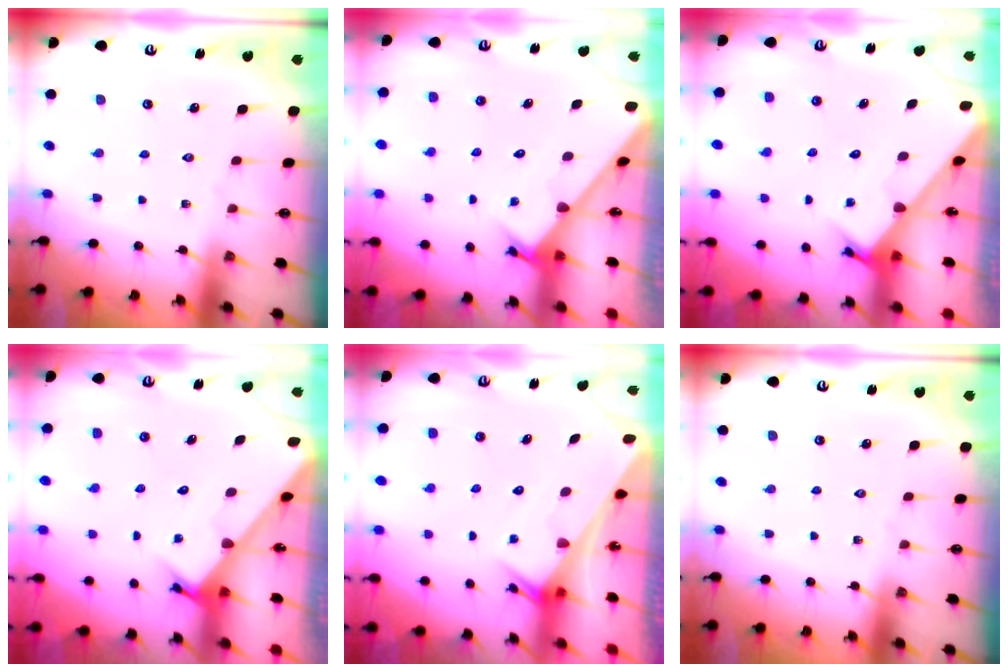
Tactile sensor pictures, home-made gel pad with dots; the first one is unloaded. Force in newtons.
{"total": 2.6, "press": 2.6, "slide": 0.3}
{"total": 2.1, "press": 2.1, "slide": 0.1}
{"total": 2.1, "press": 2.1, "slide": 0.1}
{"total": 2.7, "press": 2.7, "slide": 0.1}
{"total": 0.0}